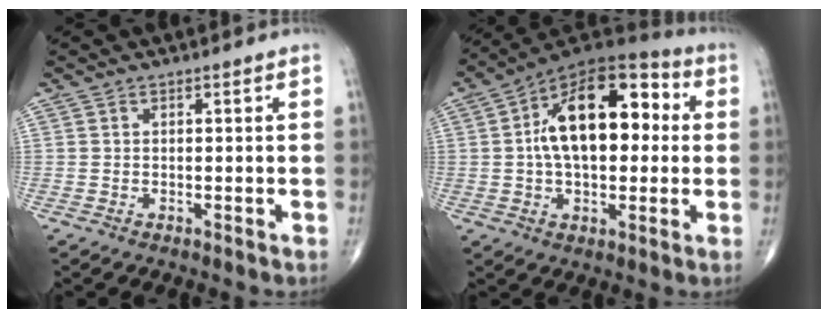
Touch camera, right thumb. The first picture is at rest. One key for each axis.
{"total": 20.2, "fx": 2.5, "fy": 11.3, "fz": 16.6, "tx": -0.238, "ty": 0.033, "tz": 0.029}